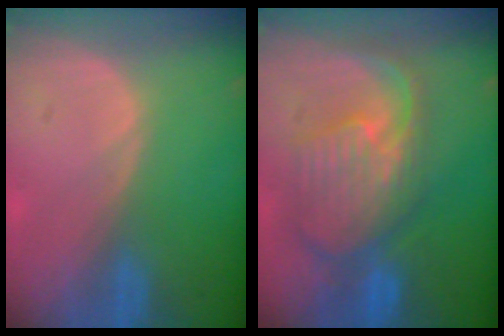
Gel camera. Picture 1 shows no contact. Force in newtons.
{"total": 10.5, "press": 9.5, "slide": 4.7}